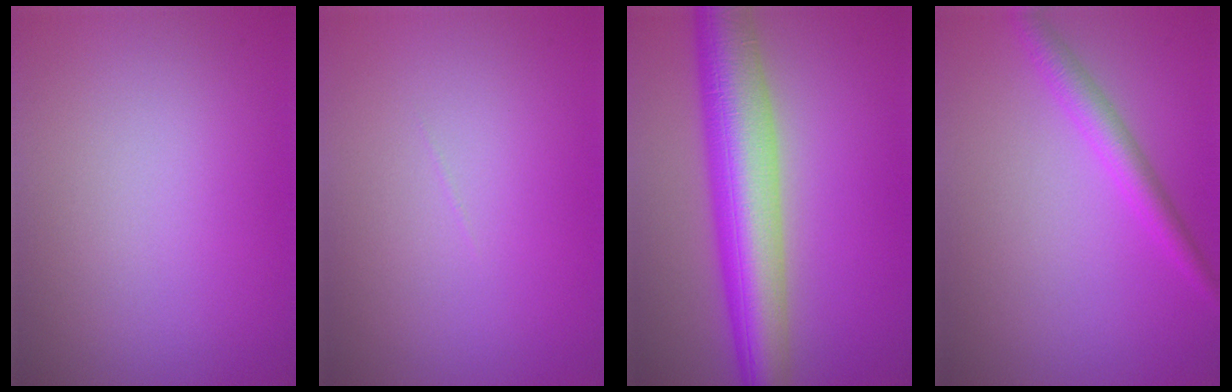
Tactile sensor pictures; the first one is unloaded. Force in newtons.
{"total": 0.0}
{"total": 10.1, "press": 10.1, "slide": 0.3}
{"total": 2.7, "press": 2.7, "slide": 0.1}